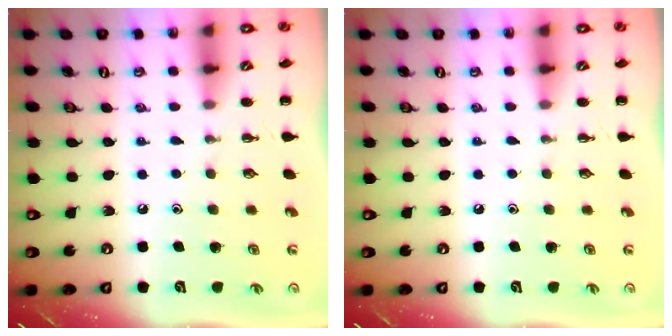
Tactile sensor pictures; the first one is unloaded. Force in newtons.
{"total": 0.0}